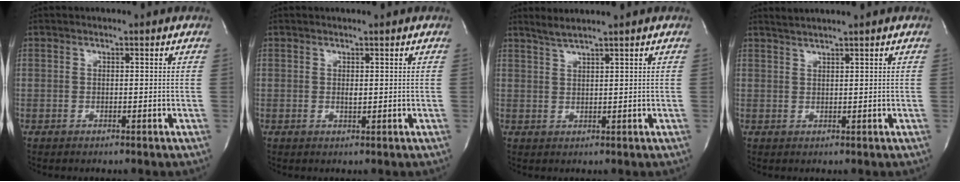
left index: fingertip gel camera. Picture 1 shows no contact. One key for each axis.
{"total": 1.1, "fx": 0.4, "fy": 0.3, "fz": 1.0, "tx": -0.019, "ty": -0.001, "tz": 0.008}
{"total": 3.0, "fx": 2.5, "fy": -0.9, "fz": 1.3, "tx": -0.028, "ty": 0.001, "tz": 0.053}
{"total": 2.6, "fx": 2.3, "fy": -0.8, "fz": 1.0, "tx": -0.015, "ty": 0.008, "tz": 0.045}